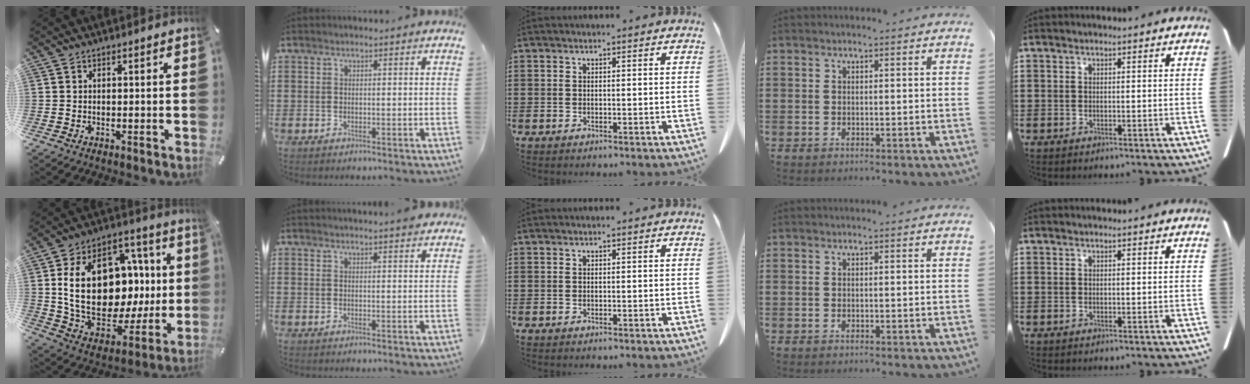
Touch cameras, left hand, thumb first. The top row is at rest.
{"thumb": {"total": 25.6, "force": [3.1, 17.8, 18.1], "torque": [-0.319, -0.021, 0.071]}, "index": {"total": 1.9, "force": [1.8, -0.1, 0.6], "torque": [-0.008, -0.003, 0.033]}}